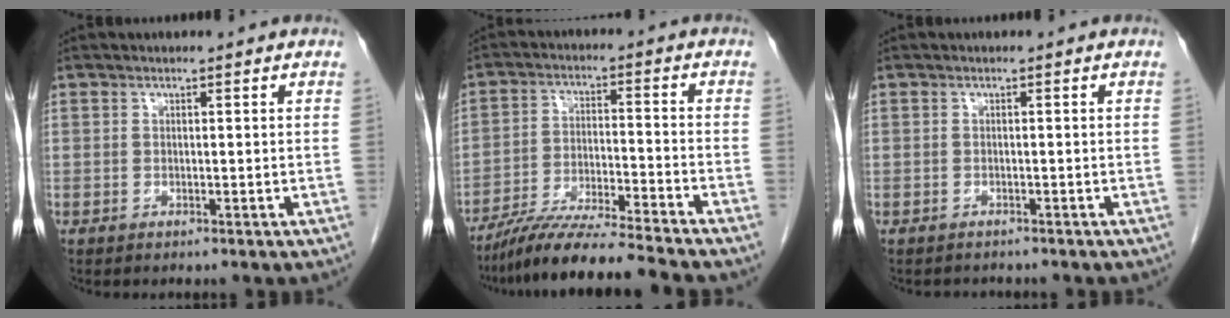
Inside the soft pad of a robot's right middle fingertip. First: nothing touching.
{"total": 11.8, "force": [-10.4, -1.6, 5.4], "torque": [-0.082, -0.019, -0.183]}
{"total": 1.7, "force": [-1.7, 0.5, 0.1], "torque": [-0.008, -0.006, -0.023]}